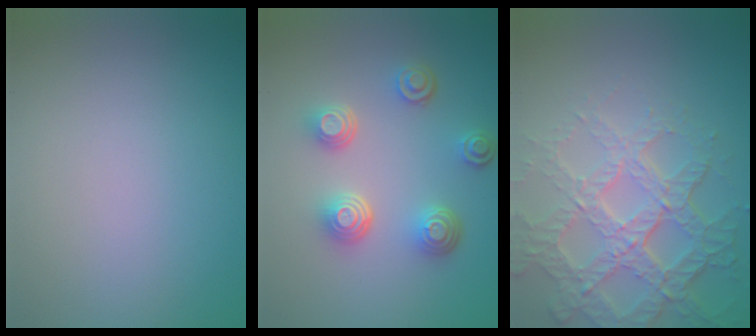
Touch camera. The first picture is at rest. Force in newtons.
{"total": 4.5, "press": 3.5, "slide": 2.9}
{"total": 7.4, "press": 5.2, "slide": 5.2}